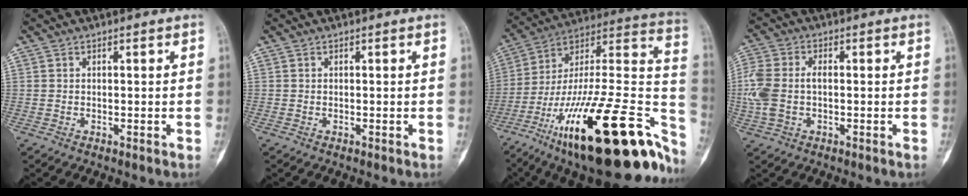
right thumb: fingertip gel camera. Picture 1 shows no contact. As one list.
[{"total": 0.0}, {"total": 38.8, "force": [-18.7, 12.5, 31.6], "torque": [-0.406, 0.073, -0.296]}, {"total": 9.2, "force": [-0.4, 5.9, 7.1], "torque": [-0.183, 0.019, -0.009]}]